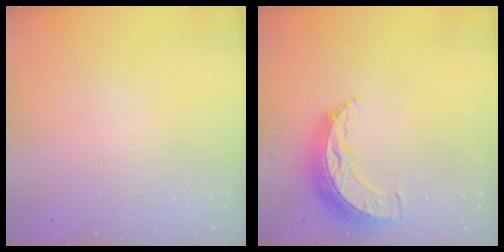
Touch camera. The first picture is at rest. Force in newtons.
{"total": 8.4, "press": 8.4, "slide": 0.7}